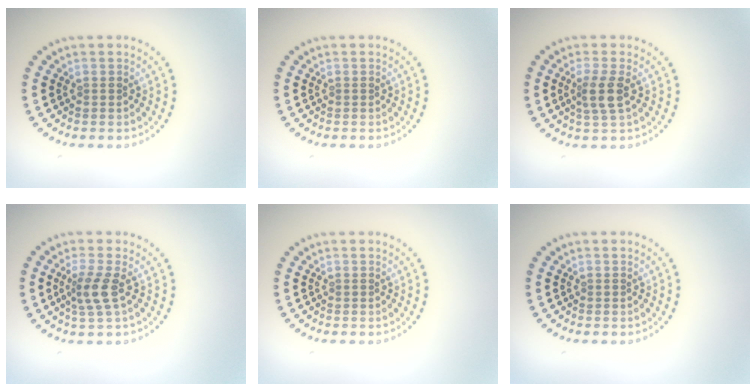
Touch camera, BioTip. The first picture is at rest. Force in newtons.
{"total": 0.0}
{"total": 2.3, "press": 2.0, "slide": 1.2}
{"total": 2.5, "press": 1.9, "slide": 1.6}
{"total": 0.0}
{"total": 0.0}